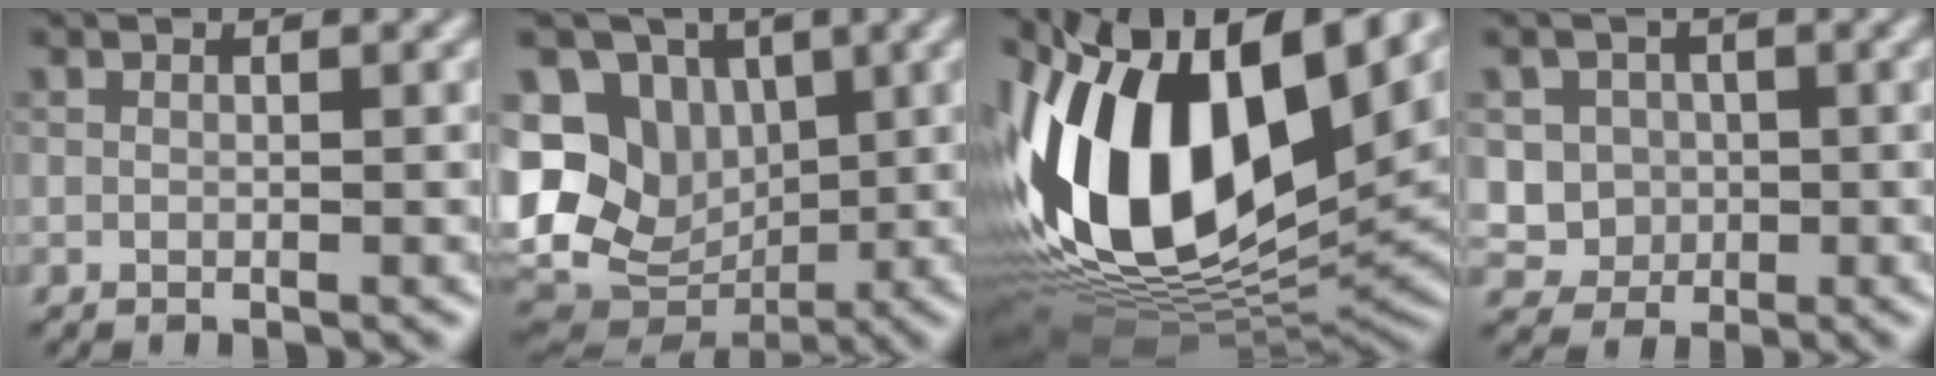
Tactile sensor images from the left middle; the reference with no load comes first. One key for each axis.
{"total": 12.5, "fx": 1.3, "fy": 10.5, "fz": 6.7, "tx": -0.138, "ty": 0.002, "tz": 0.014}
{"total": 17.6, "fx": 3.8, "fy": 9.2, "fz": 14.5, "tx": -0.277, "ty": 0.014, "tz": 0.057}
{"total": 3.9, "fx": 0.5, "fy": 3.8, "fz": 1.1, "tx": -0.011, "ty": 0.003, "tz": 0.009}